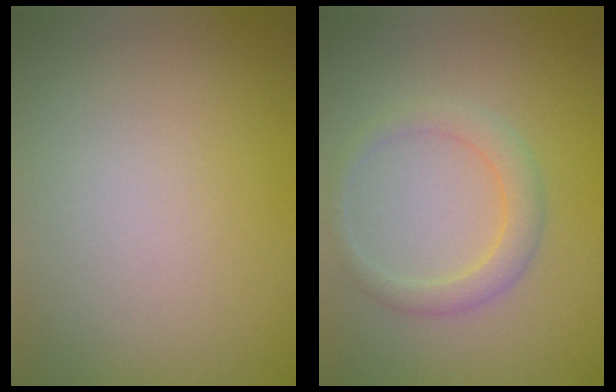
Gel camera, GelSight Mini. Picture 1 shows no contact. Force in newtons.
{"total": 2.5, "press": 2.5, "slide": 0.1}